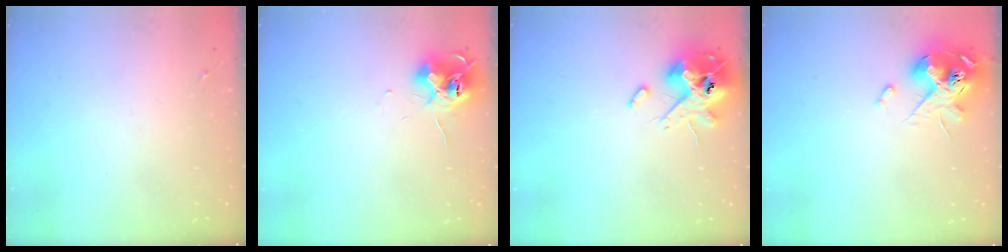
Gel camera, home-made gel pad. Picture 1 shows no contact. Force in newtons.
{"total": 12.3, "press": 12.3, "slide": 0.8}
{"total": 13.9, "press": 13.7, "slide": 2.3}
{"total": 13.4, "press": 13.3, "slide": 1.4}